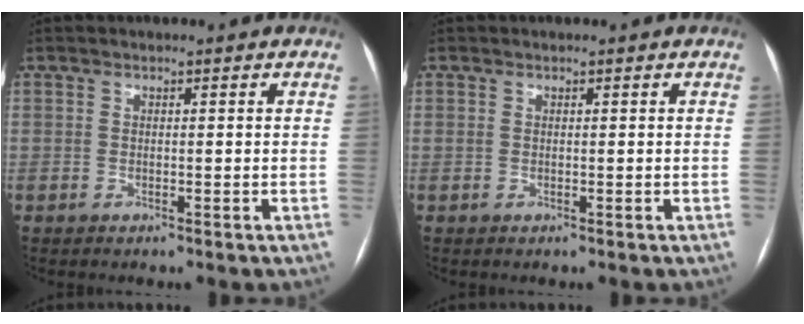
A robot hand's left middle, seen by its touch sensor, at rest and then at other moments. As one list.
[{"total": 0.0}]